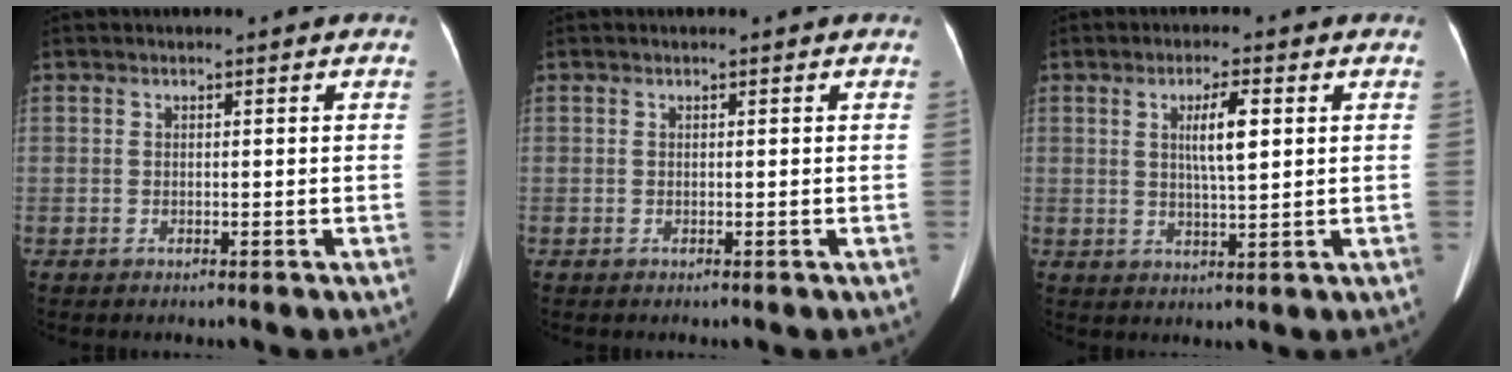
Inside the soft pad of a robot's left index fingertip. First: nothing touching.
{"total": 0.0}
{"total": 4.5, "force": [0.9, 0.4, 4.4], "torque": [-0.075, -0.005, 0.020]}